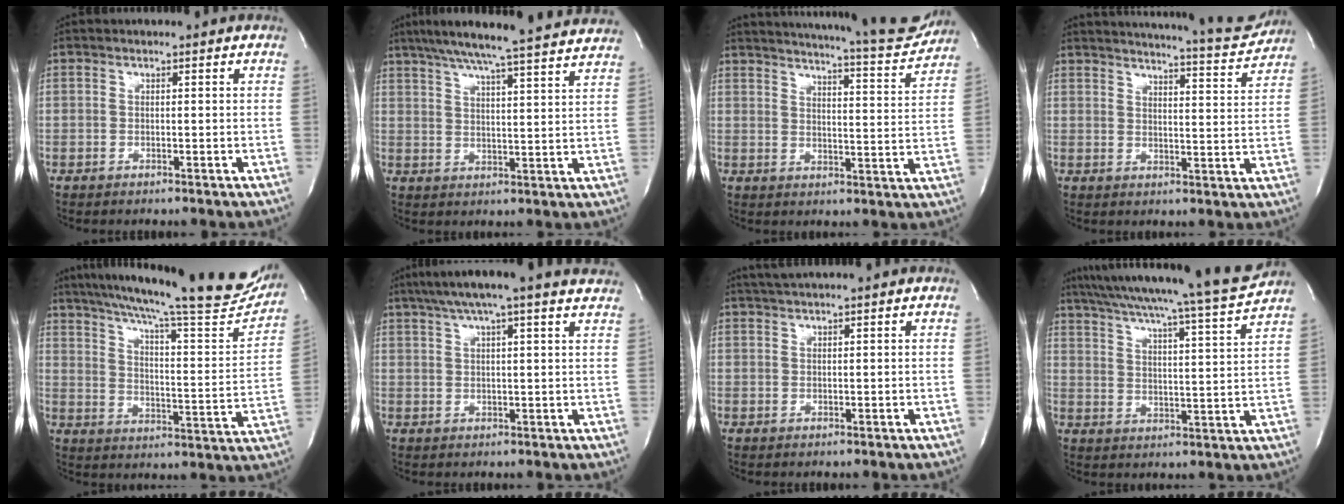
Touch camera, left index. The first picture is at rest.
{"total": 22.1, "force": [19.9, 0.2, 9.5], "torque": [-0.158, 0.001, 0.260]}
{"total": 18.4, "force": [17.3, 1.0, 6.0], "torque": [-0.092, -0.055, 0.212]}
{"total": 15.7, "force": [15.1, 0.7, 4.5], "torque": [-0.069, -0.046, 0.183]}
{"total": 28.4, "force": [24.6, 2.8, 13.9], "torque": [-0.228, -0.051, 0.319]}
{"total": 14.9, "force": [12.6, 0.1, 8.0], "torque": [-0.136, 0.035, 0.157]}
{"total": 2.7, "force": [2.4, -0.5, 1.2], "torque": [-0.020, 0.018, 0.047]}
{"total": 20.7, "force": [18.6, -1.3, 9.2], "torque": [-0.158, -0.039, 0.258]}